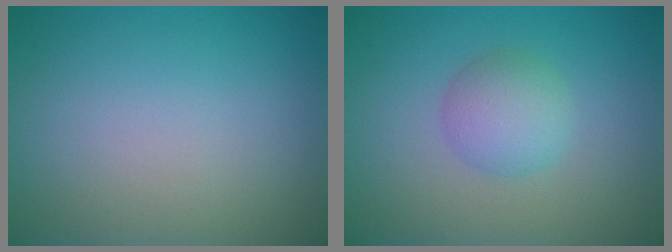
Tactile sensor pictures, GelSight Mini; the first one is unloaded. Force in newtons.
{"total": 3.0, "press": 3.0, "slide": 0.1}